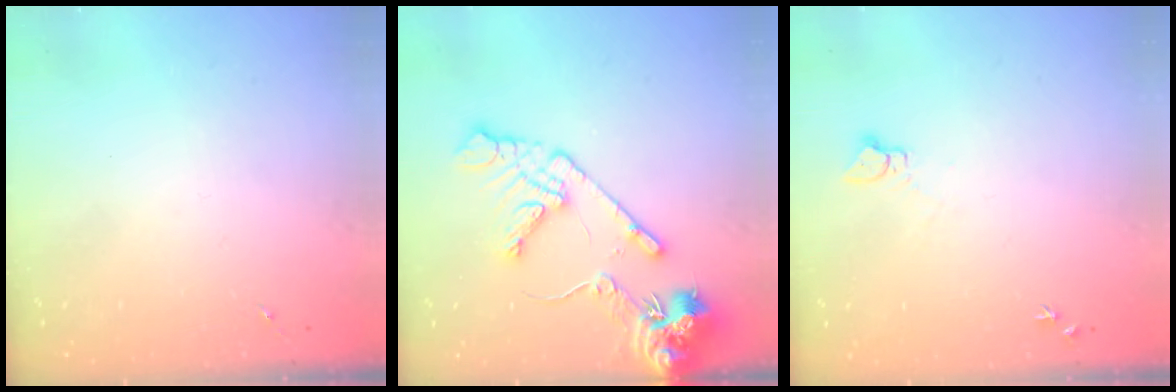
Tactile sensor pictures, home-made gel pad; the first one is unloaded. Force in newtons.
{"total": 15.4, "press": 15.2, "slide": 2.2}
{"total": 3.8, "press": 3.8, "slide": 0.4}